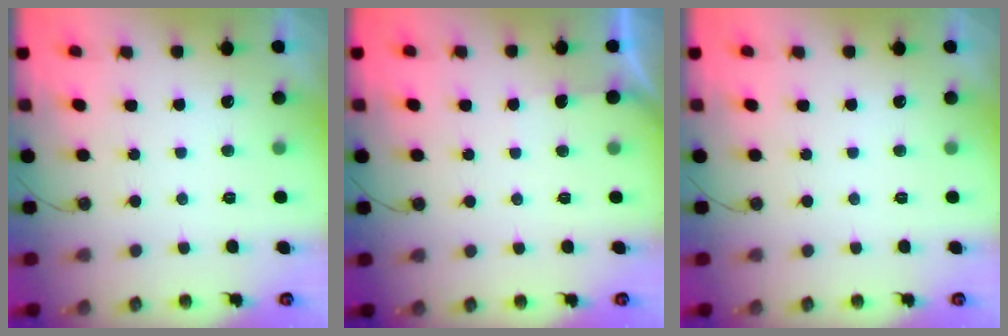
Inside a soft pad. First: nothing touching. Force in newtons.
{"total": 2.5, "press": 2.5, "slide": 0.4}
{"total": 0.0}